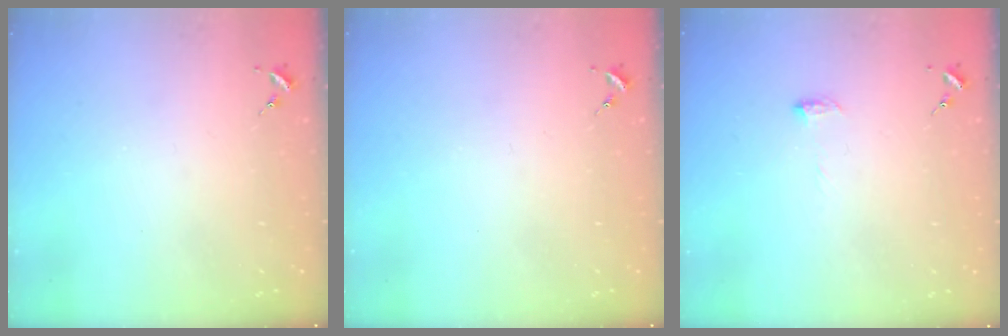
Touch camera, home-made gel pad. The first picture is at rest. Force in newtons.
{"total": 0.0}
{"total": 5.2, "press": 5.1, "slide": 0.6}